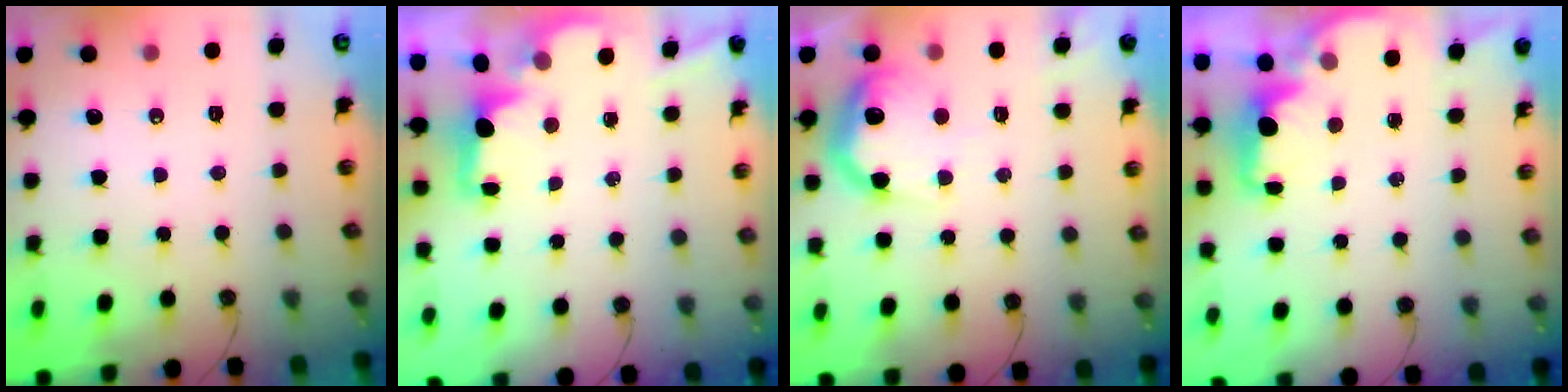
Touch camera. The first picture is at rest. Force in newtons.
{"total": 2.1, "press": 1.9, "slide": 0.8}
{"total": 17.4, "press": 17.3, "slide": 1.5}
{"total": 2.2, "press": 2.1, "slide": 0.6}